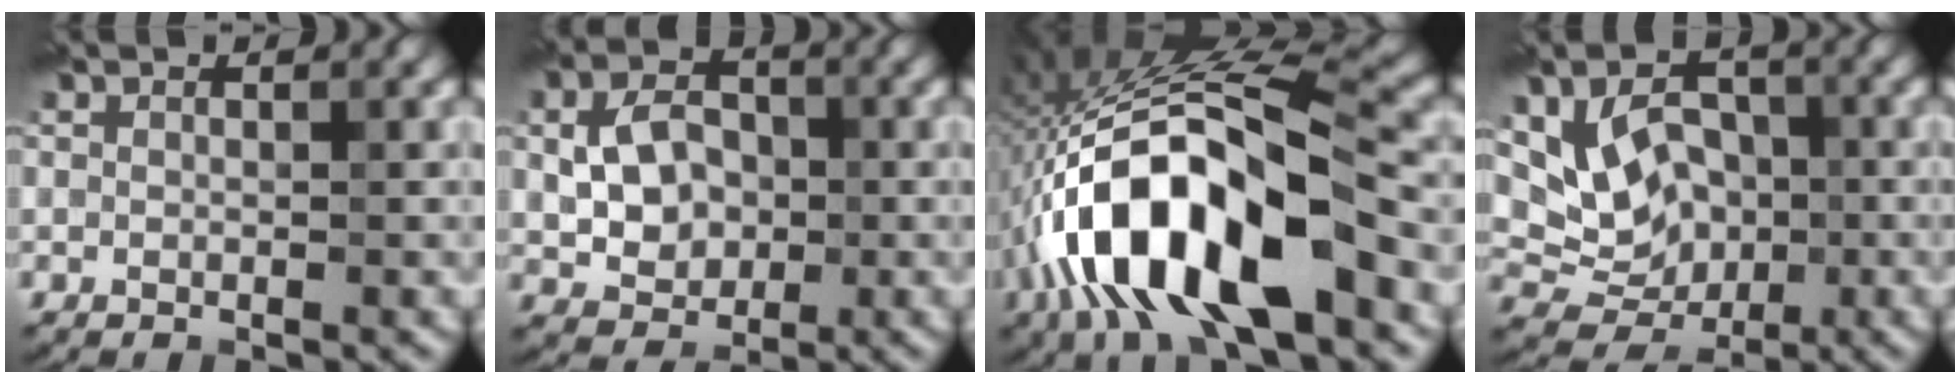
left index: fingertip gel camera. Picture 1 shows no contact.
{"total": 4.6, "force": [-0.2, 3.3, 3.2], "torque": [-0.060, 0.009, 0.000]}
{"total": 13.4, "force": [-5.2, 4.9, 11.3], "torque": [-0.207, 0.020, -0.094]}
{"total": 7.7, "force": [0.6, 5.8, 5.0], "torque": [-0.075, 0.004, 0.011]}